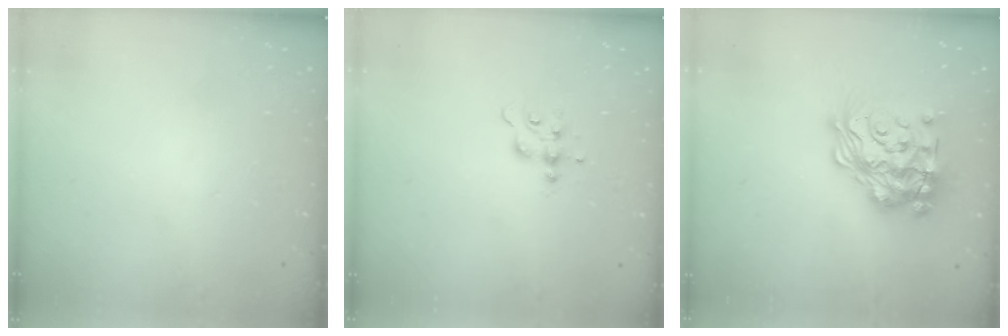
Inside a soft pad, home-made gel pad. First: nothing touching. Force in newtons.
{"total": 5.3, "press": 5.2, "slide": 0.6}
{"total": 26.4, "press": 26.3, "slide": 2.0}